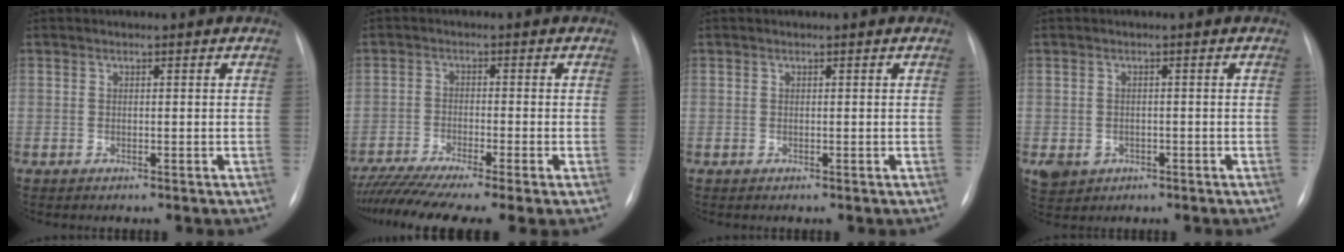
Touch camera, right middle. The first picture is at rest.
{"total": 10.9, "force": [-8.6, 0.1, 6.8], "torque": [-0.117, -0.024, -0.141]}
{"total": 0.0}
{"total": 4.5, "force": [-2.0, 3.9, 1.3], "torque": [-0.026, 0.000, -0.022]}